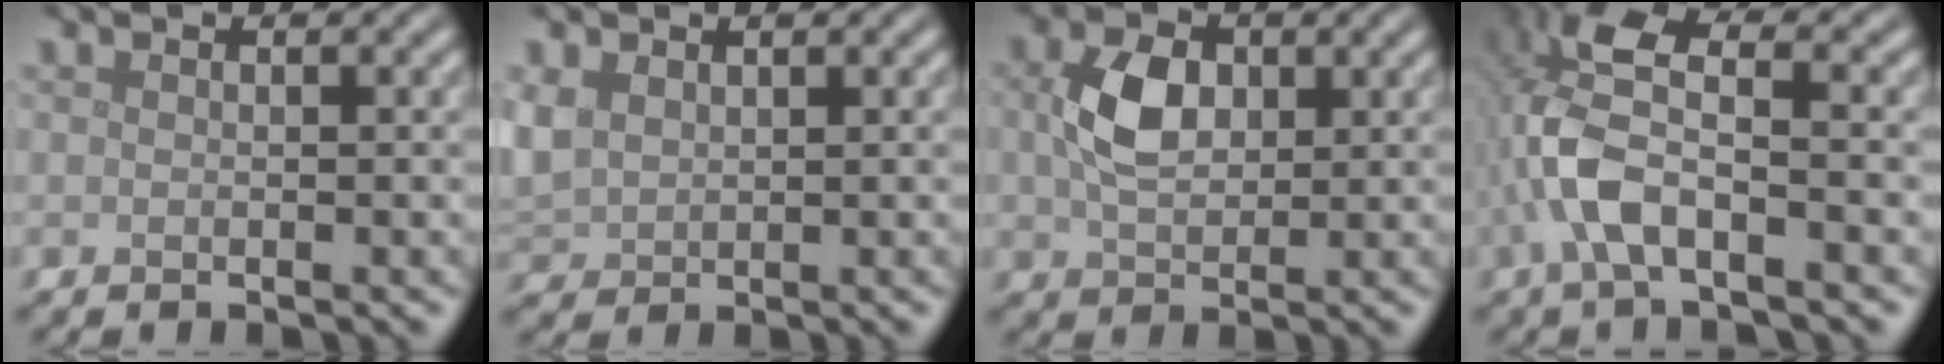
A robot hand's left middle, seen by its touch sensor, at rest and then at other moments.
{"total": 2.9, "force": [1.0, 2.3, 1.4], "torque": [-0.051, -0.002, 0.024]}
{"total": 4.4, "force": [0.8, 3.1, 3.1], "torque": [-0.073, 0.000, 0.014]}
{"total": 6.4, "force": [-1.7, 2.6, 5.6], "torque": [-0.133, 0.010, -0.041]}